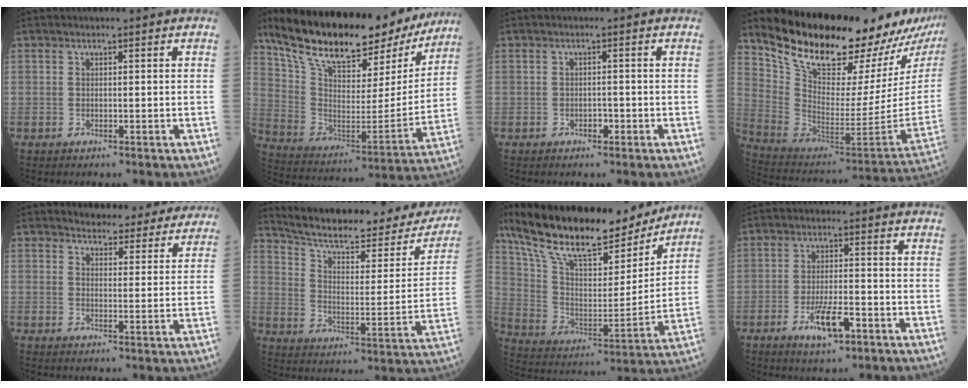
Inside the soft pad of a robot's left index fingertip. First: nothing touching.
{"total": 28.2, "force": [22.0, 10.0, 14.5], "torque": [-0.250, 0.008, 0.332]}
{"total": 1.1, "force": [-0.6, 0.7, 0.7], "torque": [-0.010, 0.003, -0.008]}
{"total": 25.0, "force": [21.3, 5.7, 11.7], "torque": [-0.194, -0.082, 0.320]}
{"total": 14.7, "force": [13.9, 3.7, 3.0], "torque": [-0.007, -0.016, 0.150]}
{"total": 26.8, "force": [23.7, 6.2, 11.0], "torque": [-0.171, -0.034, 0.315]}
{"total": 24.6, "force": [19.5, 6.6, 13.4], "torque": [-0.236, 0.011, 0.325]}
{"total": 6.3, "force": [-3.1, 1.7, 5.3], "torque": [-0.102, -0.005, -0.050]}